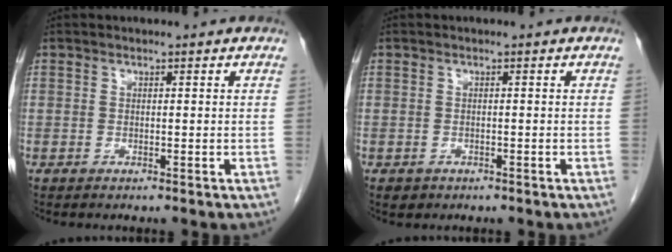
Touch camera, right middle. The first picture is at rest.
{"total": 1.2, "force": [-0.7, 0.9, 0.3], "torque": [-0.013, 0.000, -0.004]}